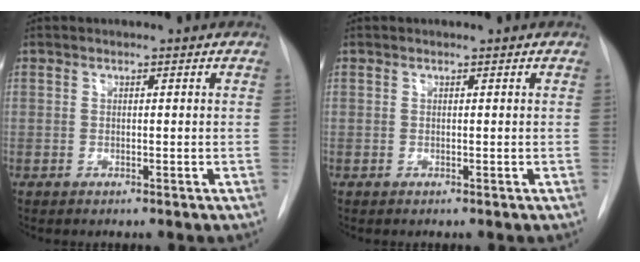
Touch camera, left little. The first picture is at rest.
{"total": 0.0}